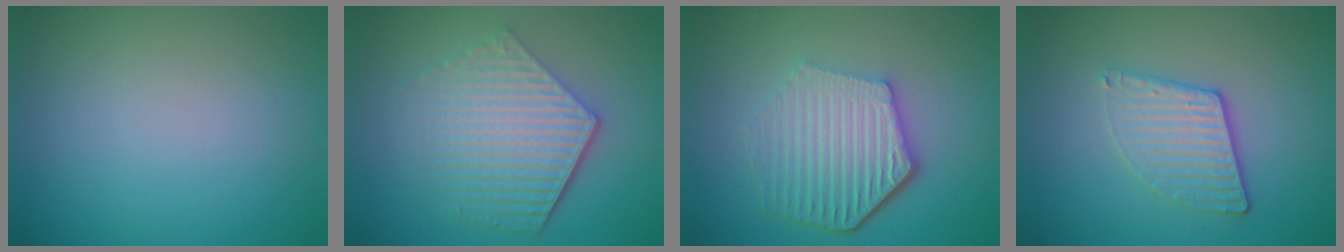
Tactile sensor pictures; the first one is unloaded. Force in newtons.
{"total": 6.1, "press": 4.4, "slide": 4.2}
{"total": 6.1, "press": 4.6, "slide": 4.0}
{"total": 3.6, "press": 2.9, "slide": 2.1}